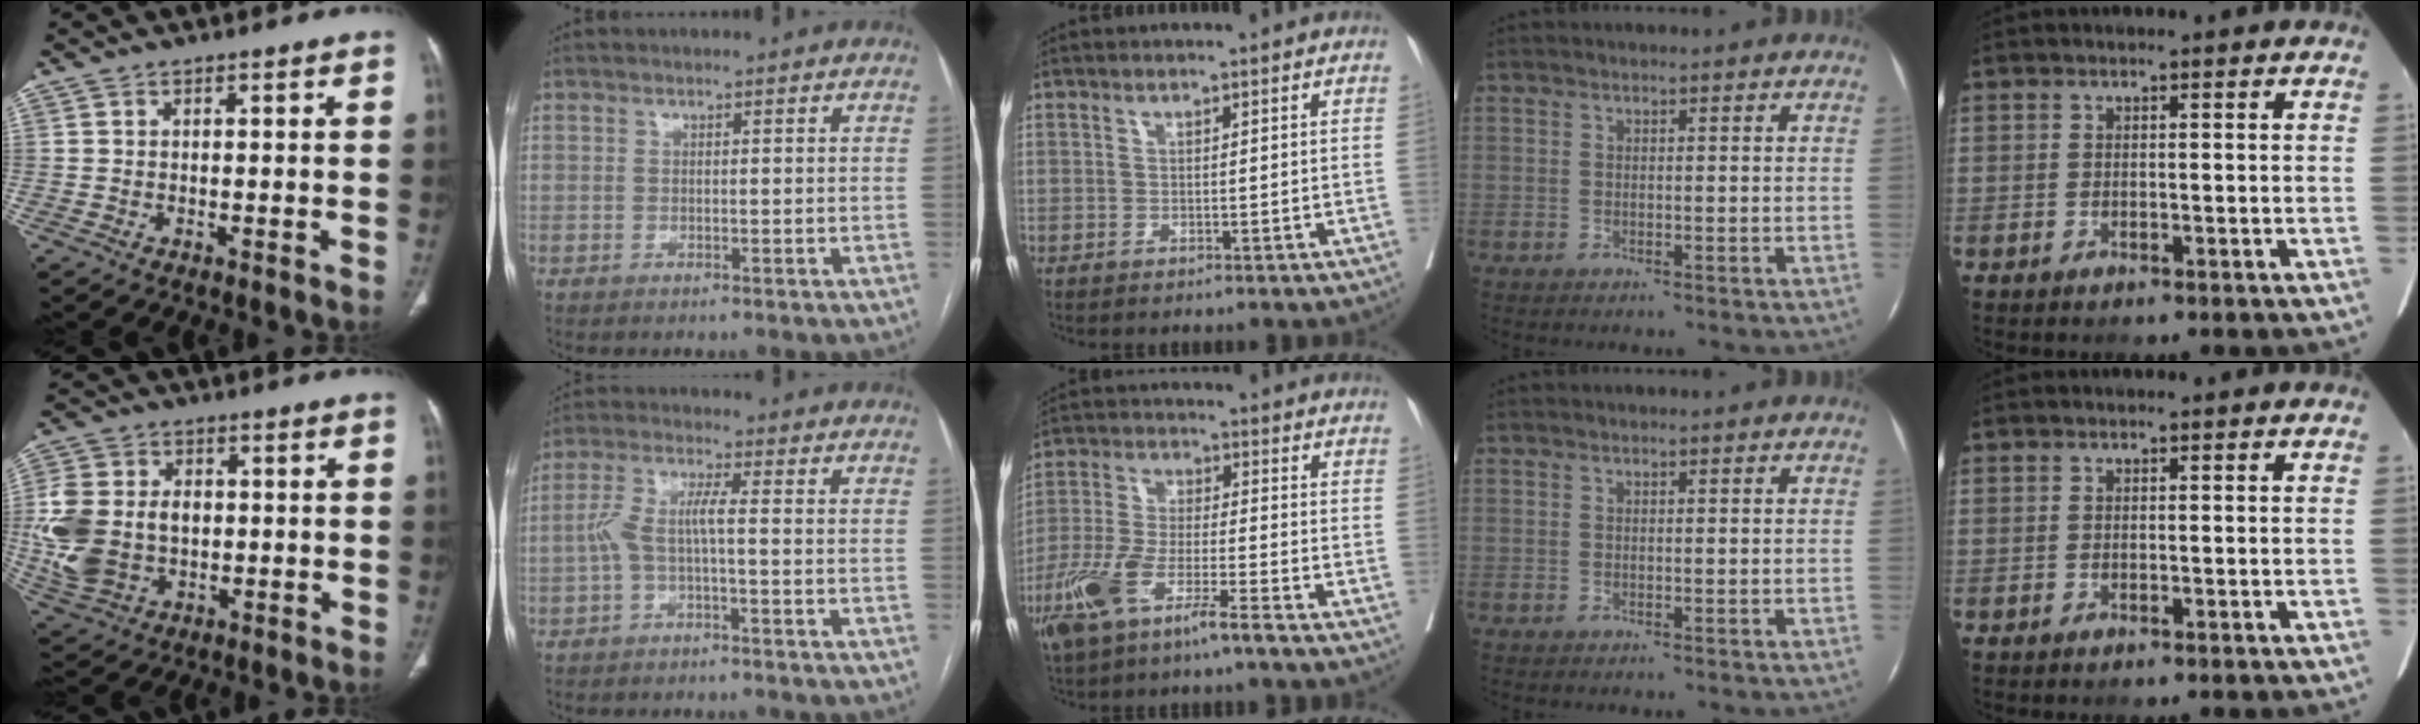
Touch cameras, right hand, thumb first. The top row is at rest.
{"thumb": {"total": 16.3, "force": [-0.7, 12.2, 10.7], "torque": [-0.233, 0.006, 0.003]}, "index": {"total": 4.9, "force": [-1.2, 0.6, 4.7], "torque": [-0.106, 0.022, -0.023]}, "middle": {"total": 9.8, "force": [-6.0, 1.3, 7.6], "torque": [-0.163, -0.012, -0.118]}}